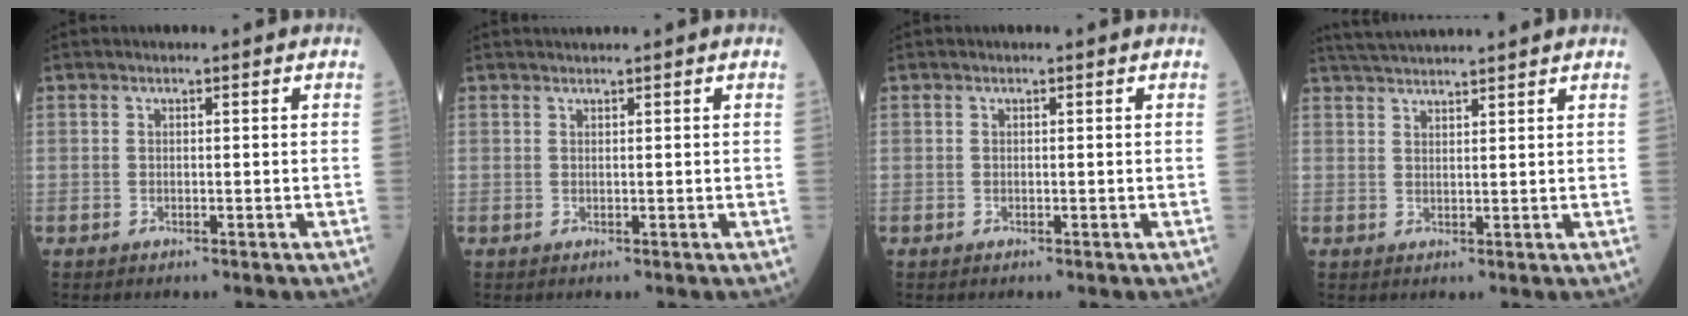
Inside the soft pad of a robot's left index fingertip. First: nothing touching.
{"total": 1.1, "force": [1.0, -0.4, 0.2], "torque": [-0.005, 0.010, 0.026]}
{"total": 0.0}
{"total": 8.4, "force": [7.8, -0.5, 3.0], "torque": [-0.055, 0.034, 0.121]}